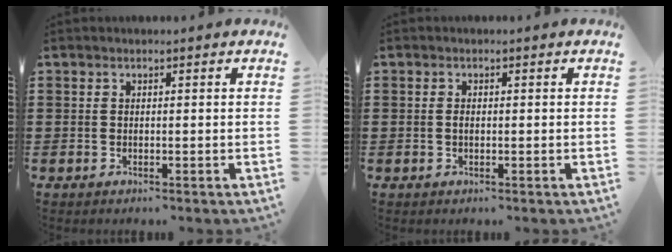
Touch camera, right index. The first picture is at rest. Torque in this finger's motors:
{"motor_torque": [0.38, 0.60, 0.19, 0.04]}